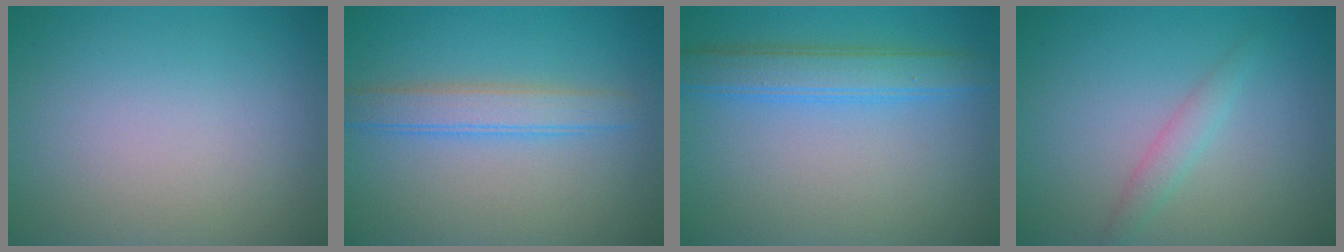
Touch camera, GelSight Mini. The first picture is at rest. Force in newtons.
{"total": 3.0, "press": 3.0, "slide": 0.0}
{"total": 3.8, "press": 3.8, "slide": 0.1}
{"total": 1.5, "press": 1.5, "slide": 0.1}